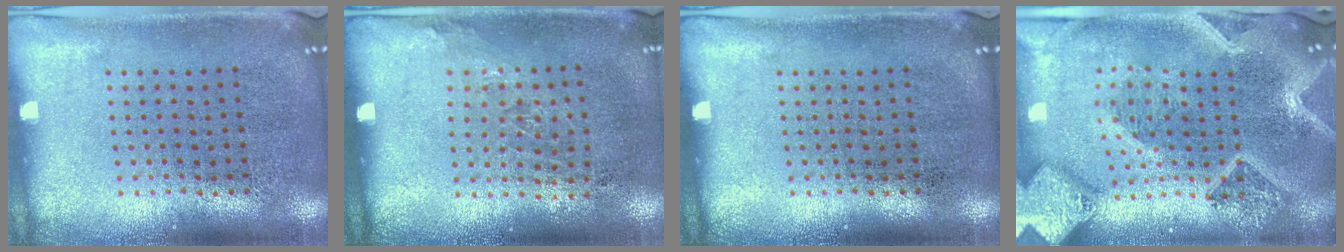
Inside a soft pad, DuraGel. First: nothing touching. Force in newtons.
{"total": 0.9, "press": 0.7, "slide": 0.6}
{"total": 0.0}
{"total": 3.7, "press": 3.0, "slide": 2.2}